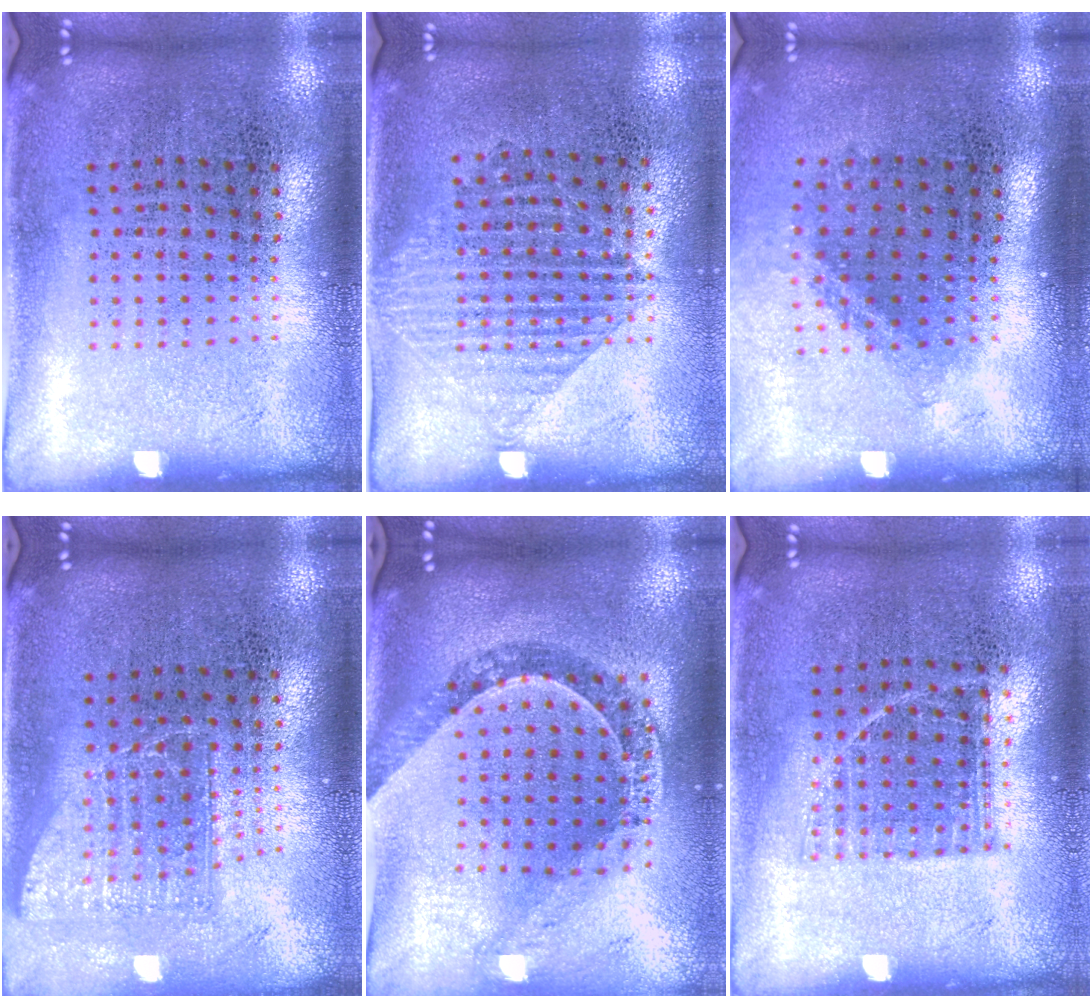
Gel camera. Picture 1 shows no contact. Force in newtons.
{"total": 1.2, "press": 1.0, "slide": 0.6}
{"total": 1.4, "press": 1.0, "slide": 1.0}
{"total": 1.6, "press": 1.2, "slide": 1.0}
{"total": 1.1, "press": 1.1, "slide": 0.3}
{"total": 0.8, "press": 0.7, "slide": 0.5}